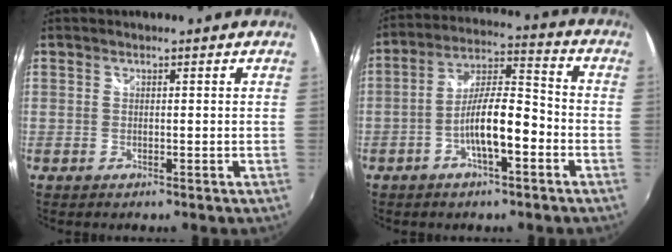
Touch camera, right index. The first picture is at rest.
{"total": 10.2, "force": [-4.1, 2.5, 9.0], "torque": [-0.171, 0.014, -0.070]}